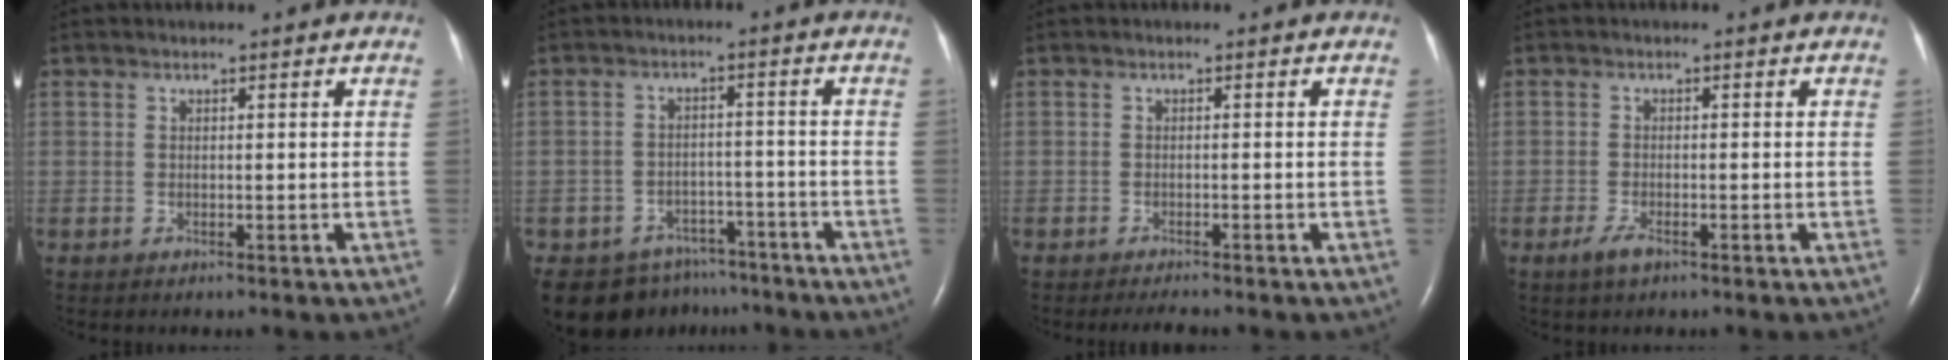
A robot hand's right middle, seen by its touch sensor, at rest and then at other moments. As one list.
[{"total": 10.7, "force": [-8.4, 6.2, 1.9], "torque": [-0.036, 0.014, -0.112]}, {"total": 2.4, "force": [-2.1, 0.1, 1.1], "torque": [-0.020, -0.006, -0.028]}, {"total": 2.3, "force": [-1.5, 0.7, 1.7], "torque": [-0.044, -0.004, -0.029]}]